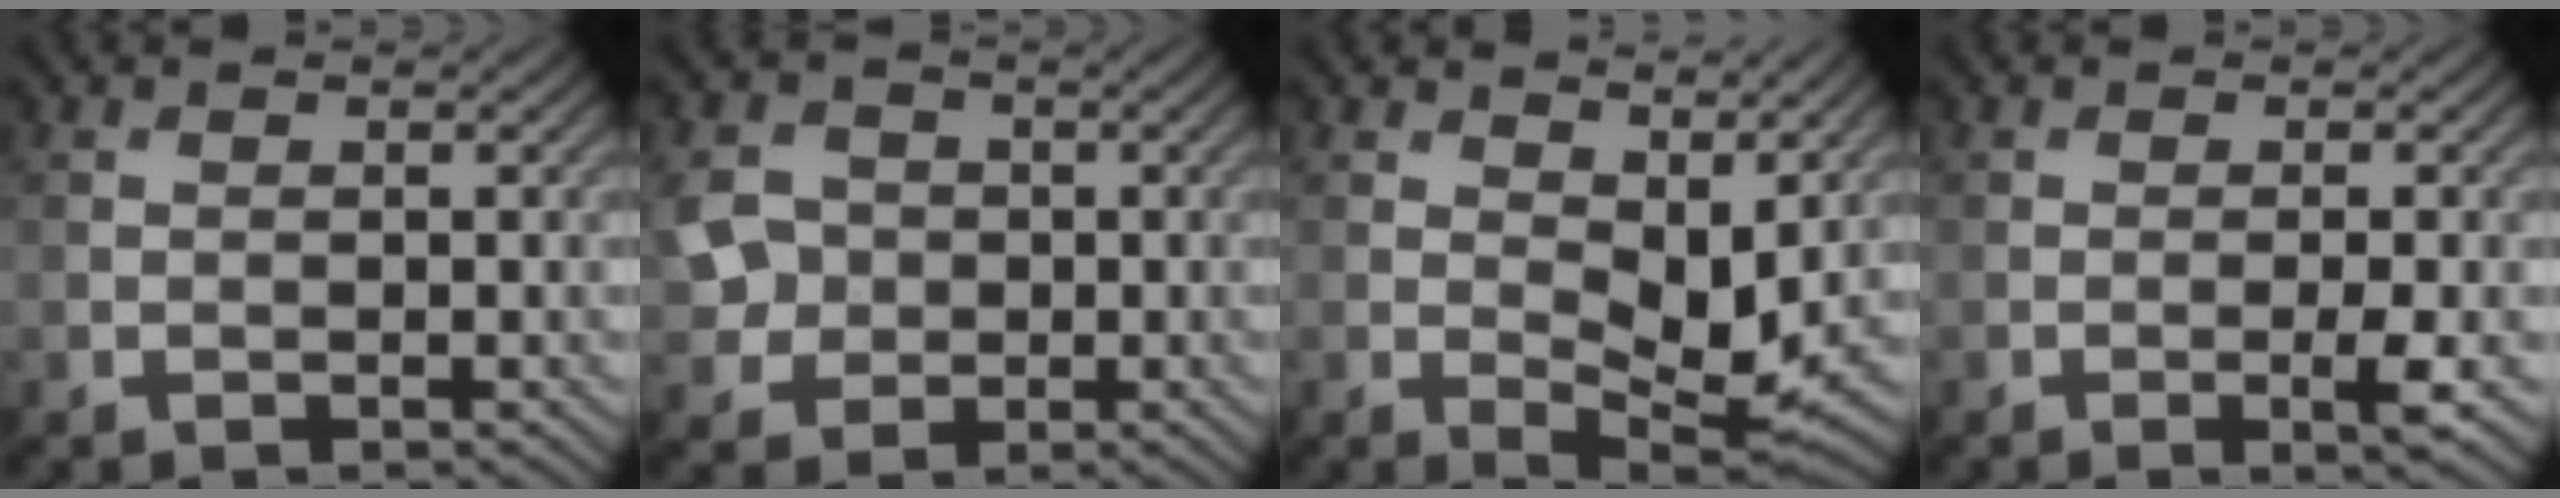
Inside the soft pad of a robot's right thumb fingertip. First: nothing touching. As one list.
[{"total": 5.7, "force": [-0.2, 5.1, 2.3], "torque": [-0.068, -0.007, -0.015]}, {"total": 7.8, "force": [2.7, 4.0, 6.1], "torque": [-0.101, -0.010, 0.047]}, {"total": 2.3, "force": [-0.6, 0.1, 2.3], "torque": [-0.041, -0.001, -0.012]}]